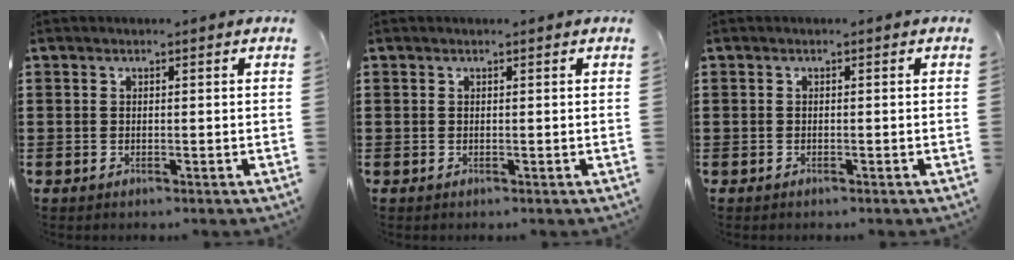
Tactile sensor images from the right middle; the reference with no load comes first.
{"total": 0.0}
{"total": 0.6, "force": [-0.5, 0.2, 0.0], "torque": [0.000, 0.000, -0.011]}